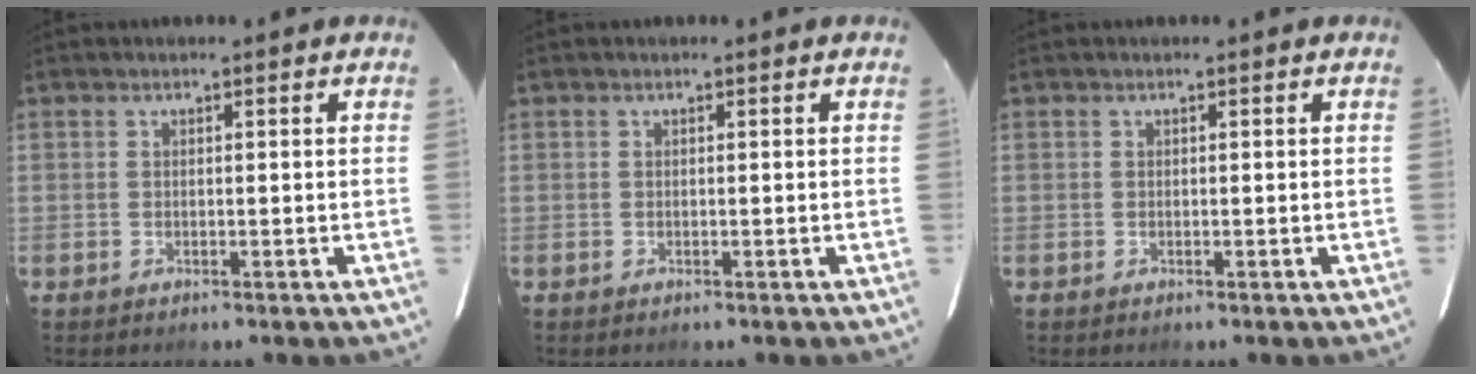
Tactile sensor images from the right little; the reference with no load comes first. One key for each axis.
{"total": 0.0}
{"total": 0.0}